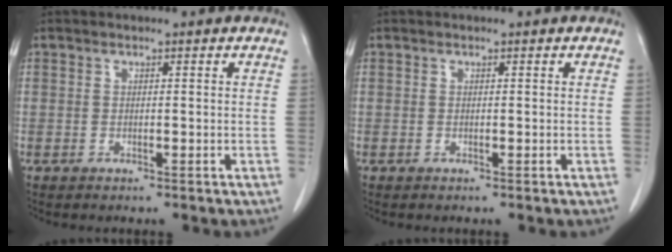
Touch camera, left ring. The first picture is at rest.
{"total": 0.0}